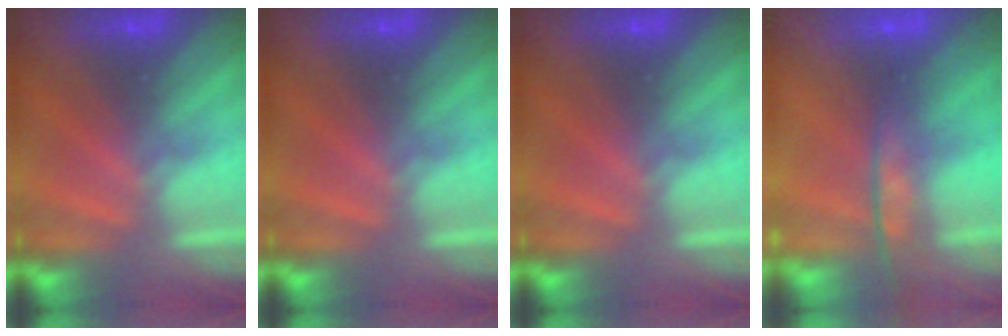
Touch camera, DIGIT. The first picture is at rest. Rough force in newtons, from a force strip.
{"total": 0.0}
{"total": 0.0}
{"total": 7.7}